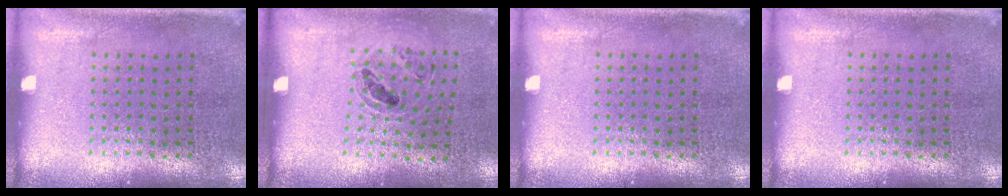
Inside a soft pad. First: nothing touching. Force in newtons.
{"total": 1.0, "press": 0.9, "slide": 0.4}
{"total": 0.0}
{"total": 0.0}